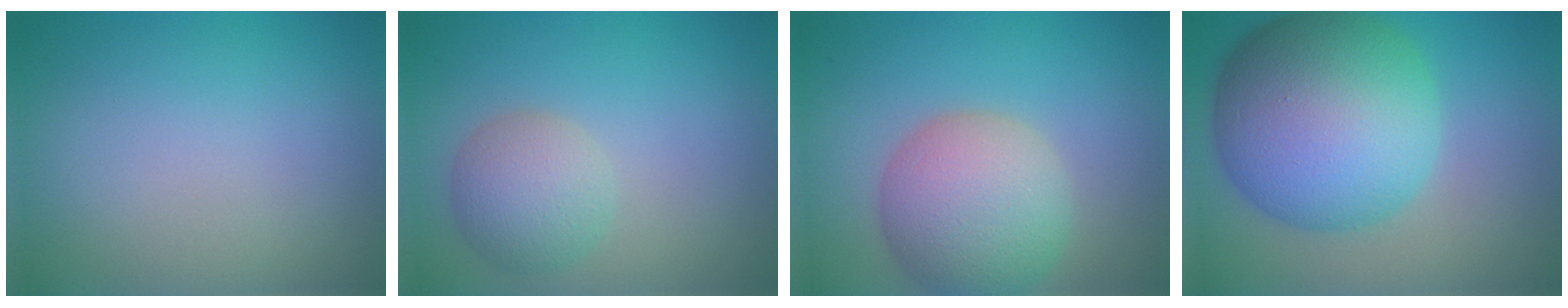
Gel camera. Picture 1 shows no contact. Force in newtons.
{"total": 3.5, "press": 3.5, "slide": 0.1}
{"total": 7.3, "press": 7.3, "slide": 0.6}
{"total": 14.3, "press": 14.3, "slide": 0.2}